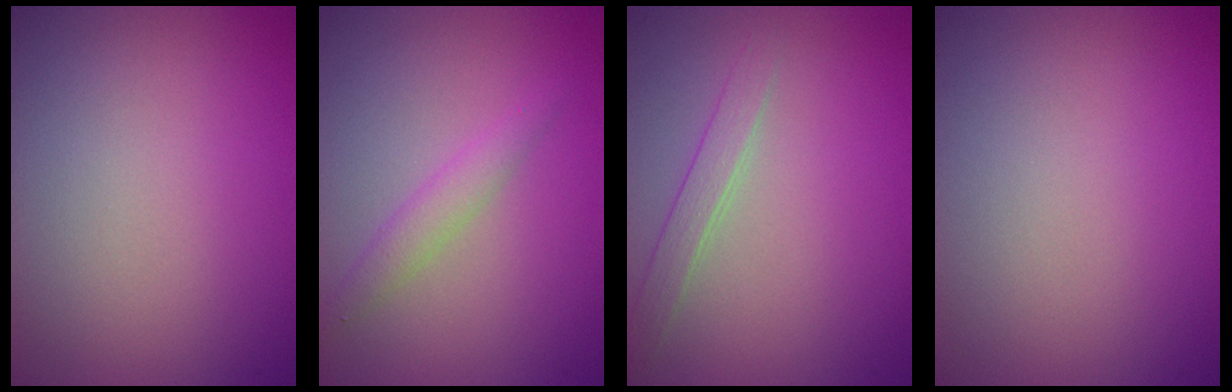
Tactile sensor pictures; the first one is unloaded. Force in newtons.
{"total": 1.7, "press": 1.7, "slide": 0.1}
{"total": 1.7, "press": 1.7, "slide": 0.1}
{"total": 0.0}